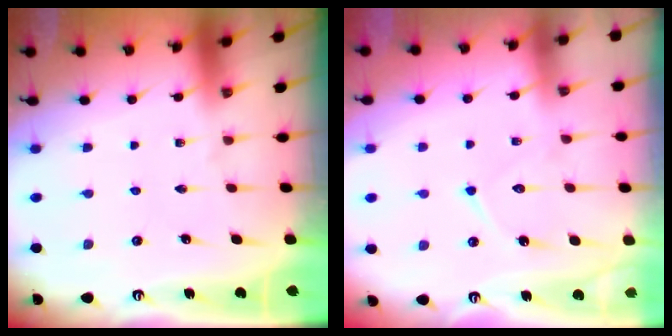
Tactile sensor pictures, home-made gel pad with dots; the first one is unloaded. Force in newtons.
{"total": 8.5, "press": 8.5, "slide": 0.8}